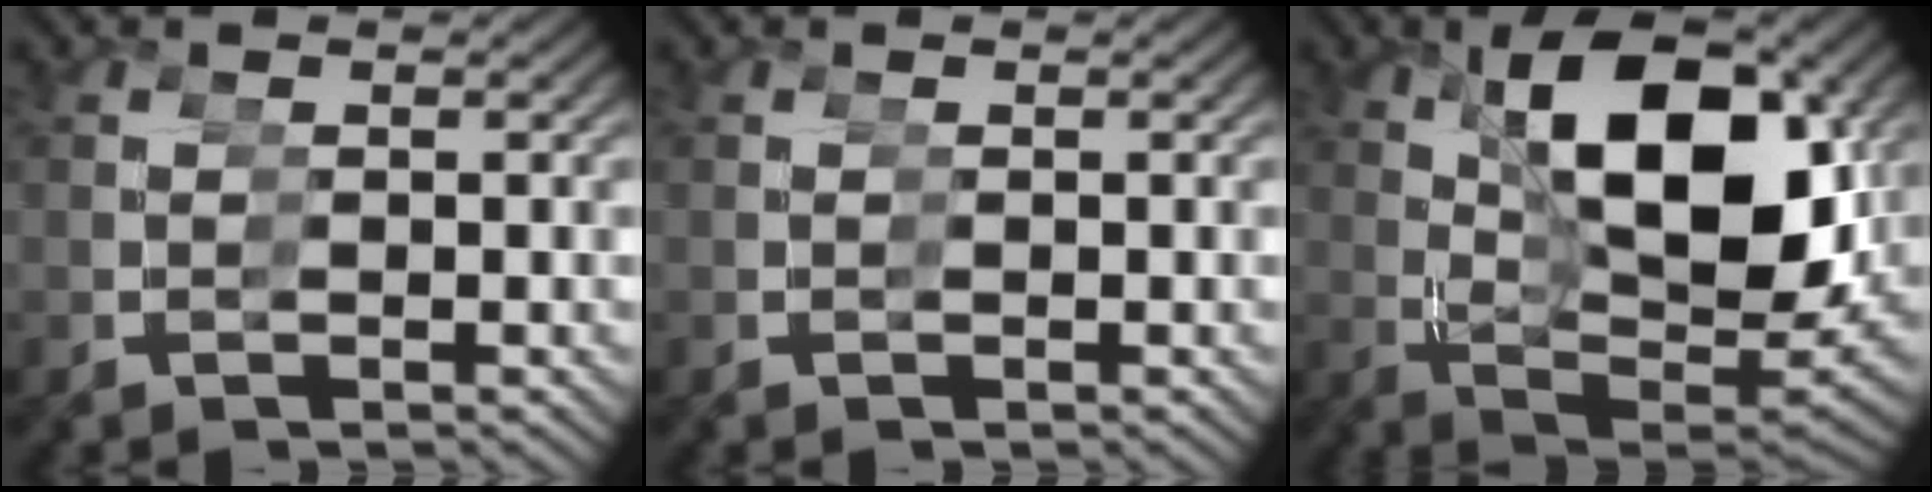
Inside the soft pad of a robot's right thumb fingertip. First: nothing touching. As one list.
[{"total": 0.0}, {"total": 14.6, "force": [2.6, 7.1, 12.4], "torque": [-0.199, 0.001, 0.055]}]